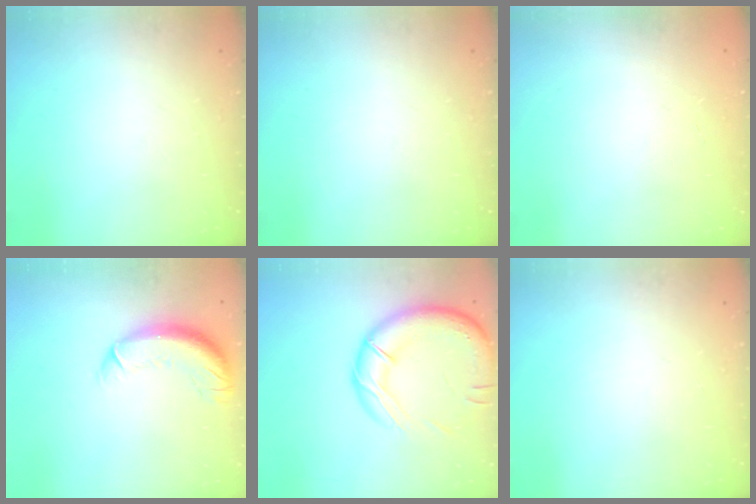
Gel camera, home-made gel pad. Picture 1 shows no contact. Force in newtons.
{"total": 0.0}
{"total": 0.0}
{"total": 11.8, "press": 11.5, "slide": 2.9}
{"total": 22.4, "press": 21.9, "slide": 4.4}
{"total": 0.0}